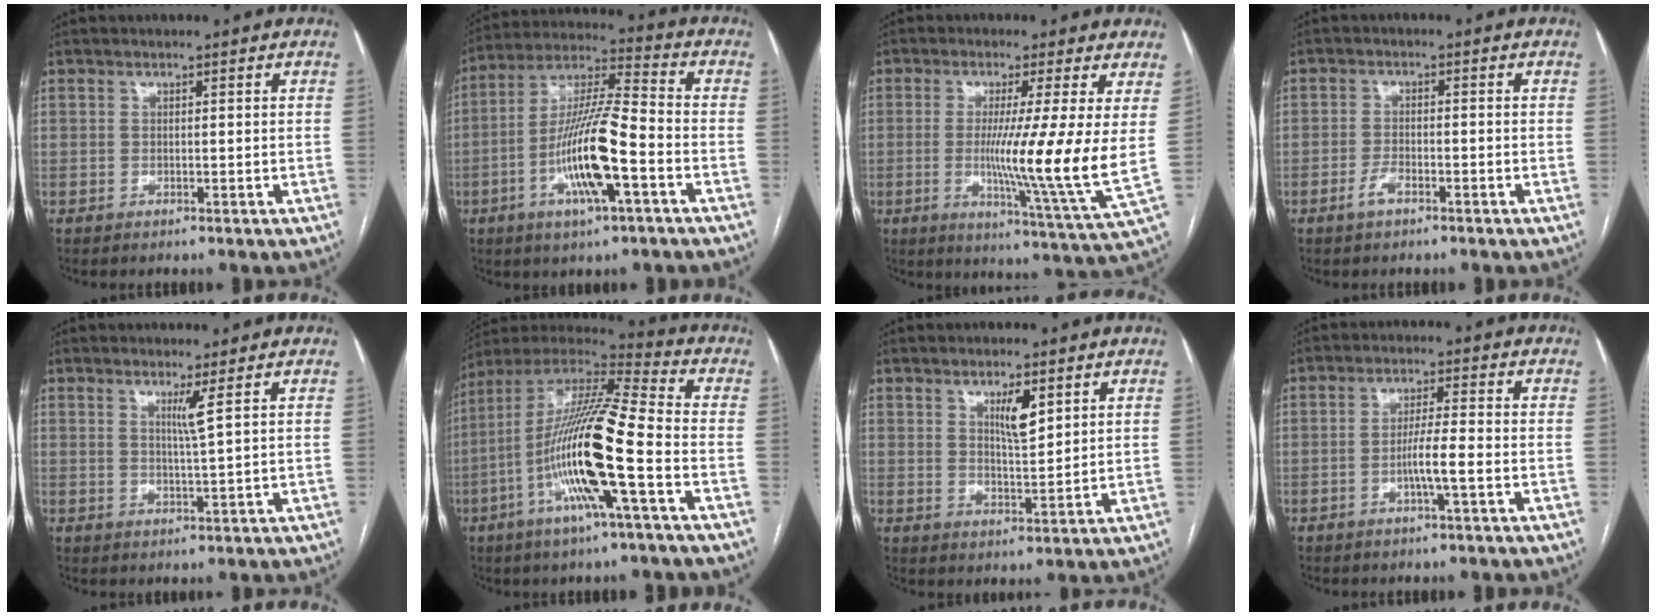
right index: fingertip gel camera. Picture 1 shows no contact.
{"total": 14.8, "force": [-4.7, 1.8, 13.9], "torque": [-0.270, 0.000, -0.086]}
{"total": 13.0, "force": [0.5, -2.1, 12.9], "torque": [-0.208, -0.045, -0.001]}
{"total": 2.5, "force": [-1.6, 0.8, 1.7], "torque": [-0.033, 0.002, -0.032]}
{"total": 2.4, "force": [1.1, -0.9, 1.9], "torque": [-0.037, -0.014, 0.025]}
{"total": 19.4, "force": [-5.3, 1.0, 18.7], "torque": [-0.365, -0.007, -0.106]}
{"total": 4.6, "force": [2.3, 1.1, 3.8], "torque": [-0.069, -0.004, 0.043]}
{"total": 4.6, "force": [-1.6, -0.2, 4.3], "torque": [-0.080, 0.001, -0.030]}